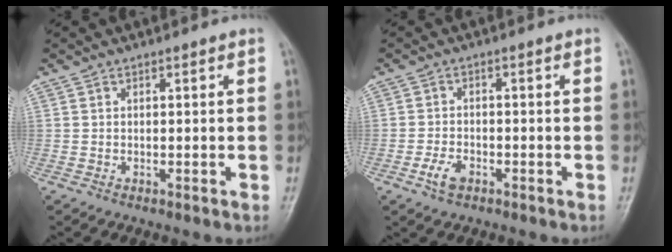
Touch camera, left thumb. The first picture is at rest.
{"total": 3.5, "force": [-1.8, 2.0, 2.1], "torque": [-0.042, 0.009, -0.034]}